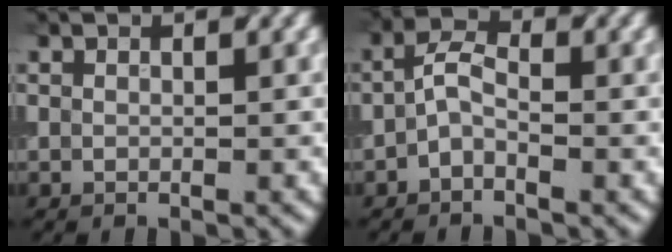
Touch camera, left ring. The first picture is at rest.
{"total": 2.4, "force": [-1.2, 1.0, 1.9], "torque": [-0.037, 0.017, -0.024]}